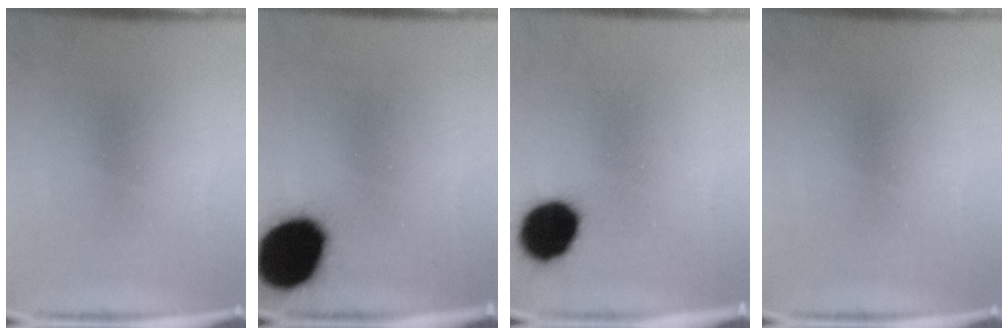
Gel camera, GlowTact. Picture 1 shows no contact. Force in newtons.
{"total": 19.9}
{"total": 13.4}
{"total": 0.0}